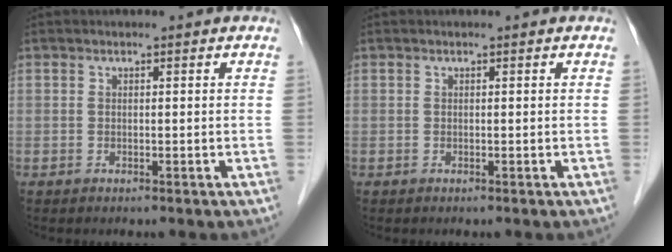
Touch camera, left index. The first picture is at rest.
{"total": 0.0}